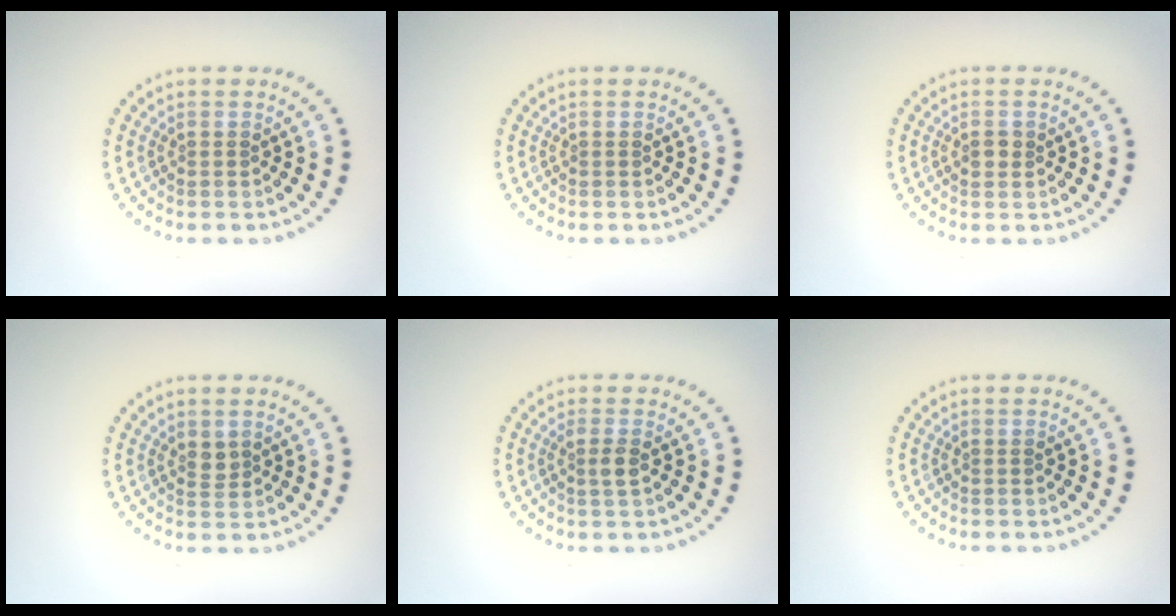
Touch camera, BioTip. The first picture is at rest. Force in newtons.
{"total": 0.0}
{"total": 1.2, "press": 1.1, "slide": 0.2}
{"total": 1.3, "press": 1.1, "slide": 0.7}
{"total": 1.4, "press": 1.2, "slide": 0.8}
{"total": 0.0}